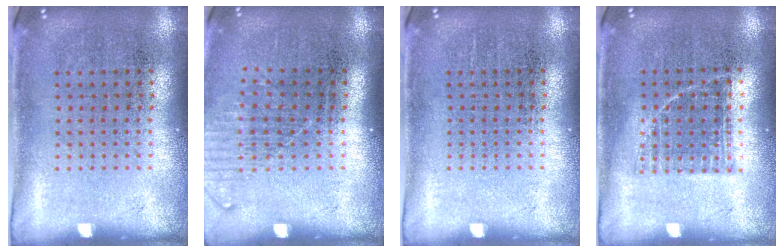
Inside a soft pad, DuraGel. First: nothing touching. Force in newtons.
{"total": 1.3, "press": 1.1, "slide": 0.8}
{"total": 0.0}
{"total": 0.8, "press": 0.7, "slide": 0.5}